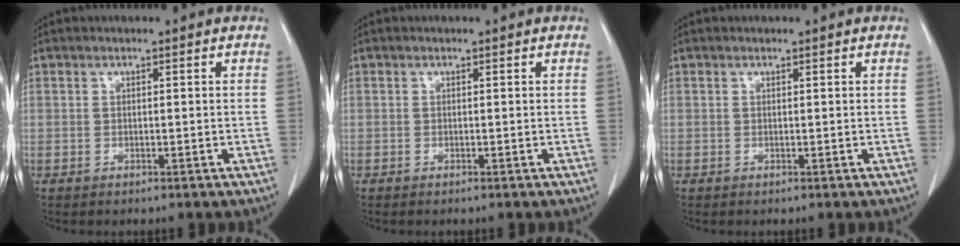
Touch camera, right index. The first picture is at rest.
{"total": 0.0}
{"total": 0.0}